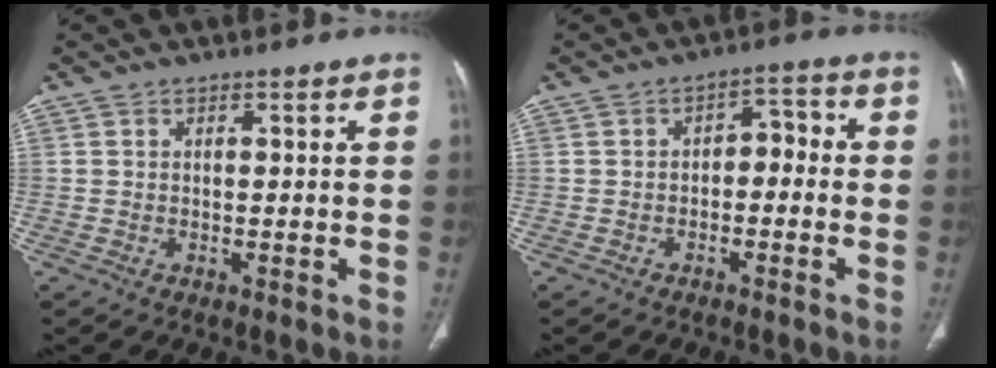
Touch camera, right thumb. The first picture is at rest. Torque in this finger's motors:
{"motor_torque": [0.02, -0.05, -0.31, 0.16, -0.01]}